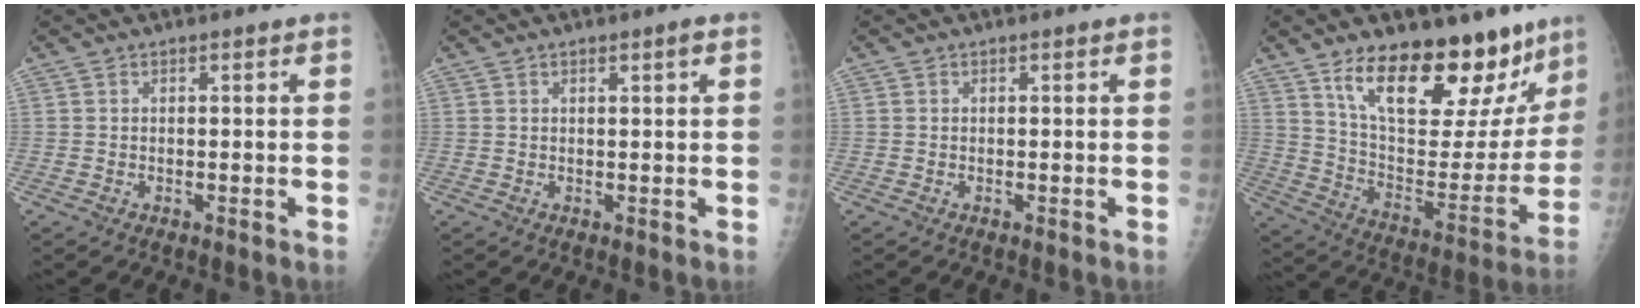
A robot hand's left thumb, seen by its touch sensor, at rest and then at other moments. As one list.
[{"total": 1.2, "force": [0.6, 0.2, 1.0], "torque": [-0.016, -0.001, 0.009]}, {"total": 0.0}, {"total": 26.0, "force": [17.3, 11.3, 15.8], "torque": [-0.180, -0.076, 0.277]}]